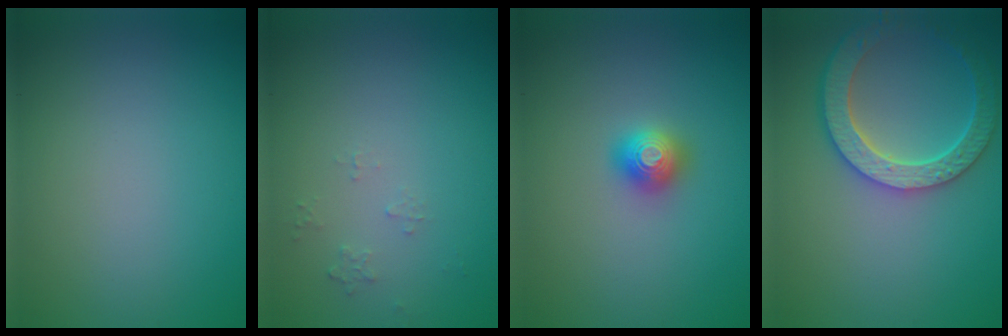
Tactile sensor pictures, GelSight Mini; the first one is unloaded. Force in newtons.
{"total": 0.6, "press": 0.4, "slide": 0.5}
{"total": 1.6, "press": 1.6, "slide": 0.2}
{"total": 5.9, "press": 4.7, "slide": 3.5}